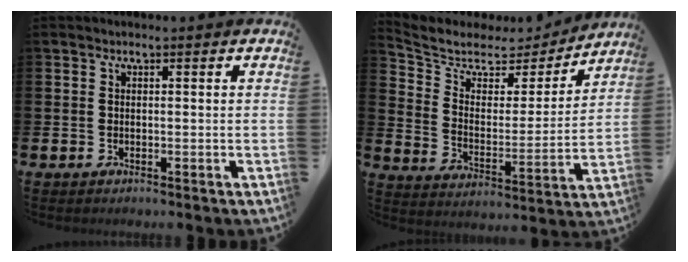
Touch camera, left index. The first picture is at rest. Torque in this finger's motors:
{"motor_torque": [0.92, -1.22, 0.09, 0.01]}